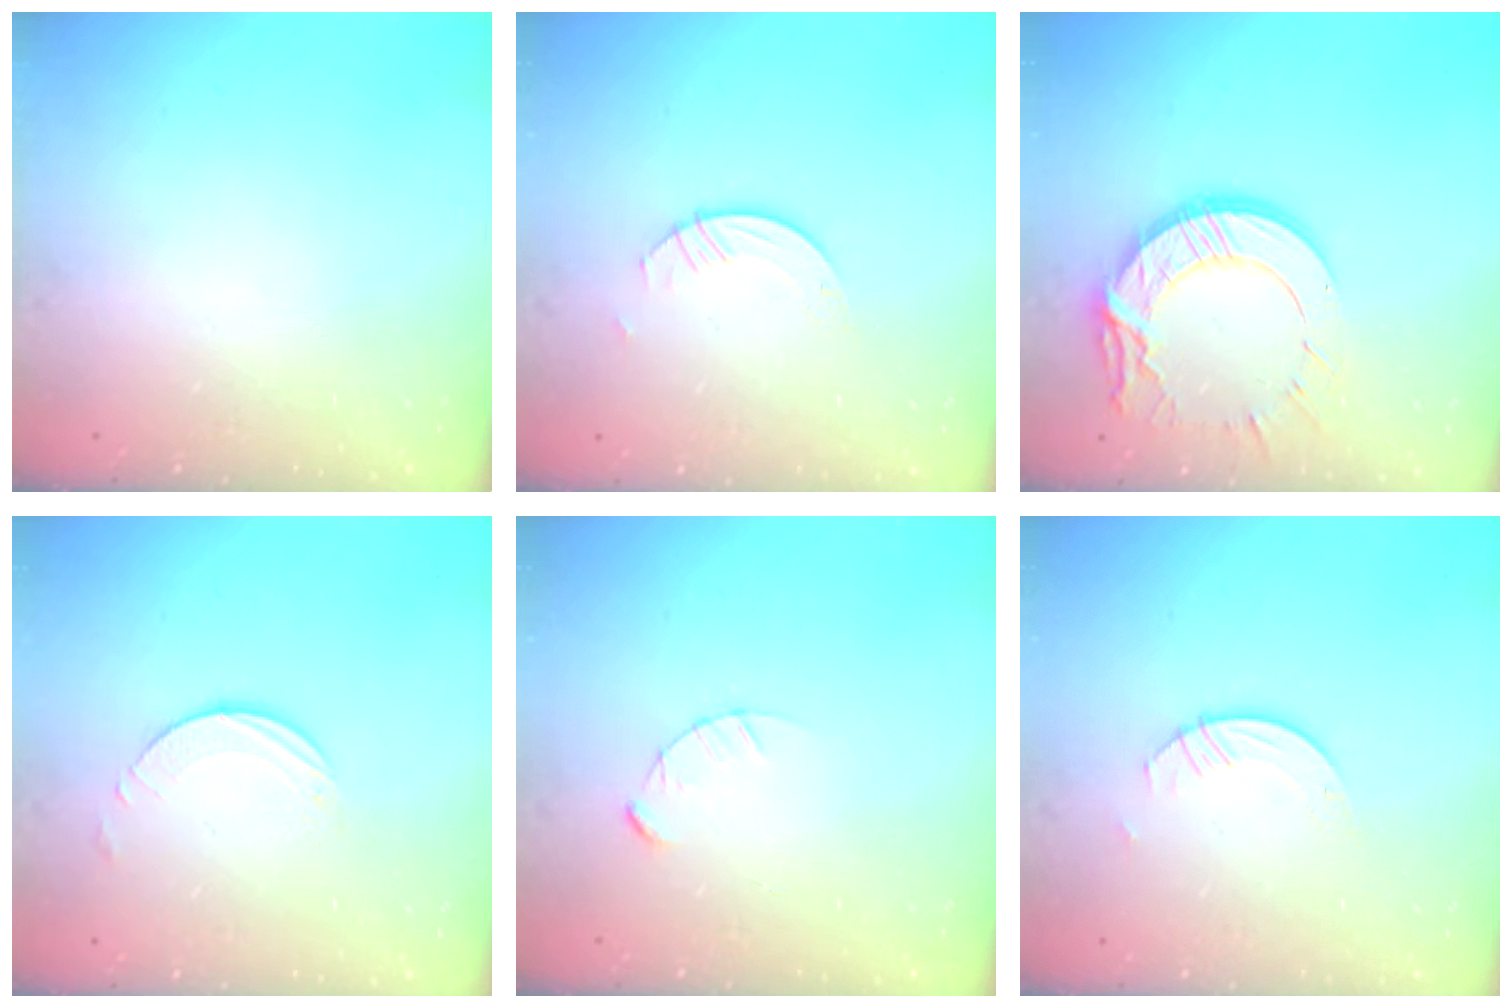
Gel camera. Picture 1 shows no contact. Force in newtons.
{"total": 2.8, "press": 2.8, "slide": 0.2}
{"total": 15.0, "press": 14.9, "slide": 1.5}
{"total": 1.9, "press": 1.9, "slide": 0.2}
{"total": 2.4, "press": 2.4, "slide": 0.3}
{"total": 2.8, "press": 2.8, "slide": 0.2}